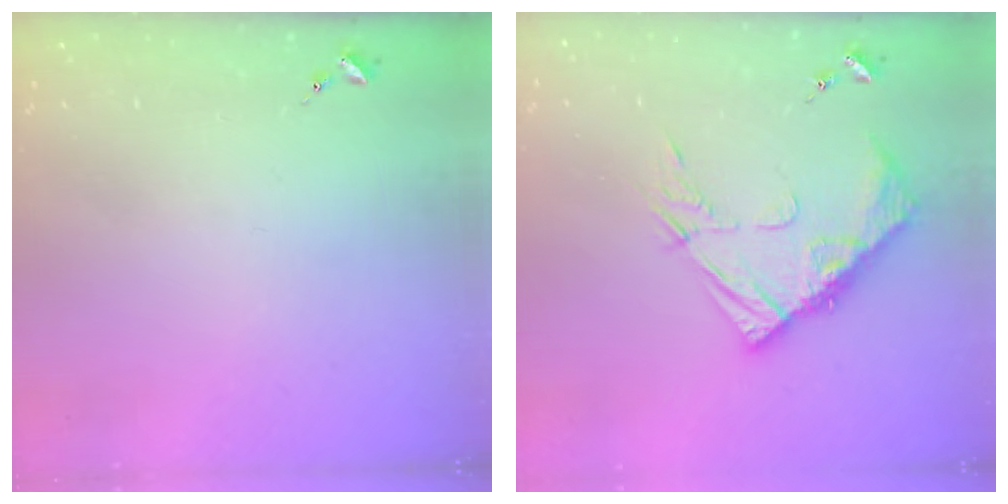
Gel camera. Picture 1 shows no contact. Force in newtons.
{"total": 13.4, "press": 13.4, "slide": 1.0}